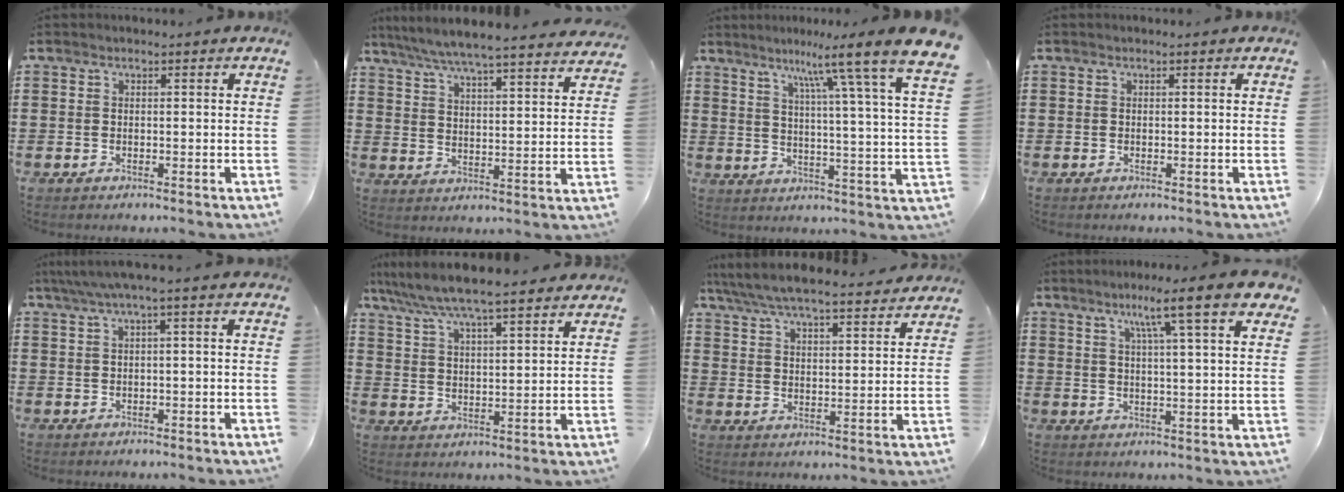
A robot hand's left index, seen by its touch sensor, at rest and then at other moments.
{"total": 6.0, "force": [5.6, -0.5, 2.1], "torque": [-0.064, -0.040, 0.094]}
{"total": 9.0, "force": [7.1, -1.1, 5.4], "torque": [-0.103, -0.055, 0.102]}
{"total": 0.0}
{"total": 2.2, "force": [-0.2, 0.0, 2.2], "torque": [-0.038, -0.002, -0.007]}
{"total": 6.5, "force": [5.9, 0.2, 2.8], "torque": [-0.077, -0.027, 0.100]}
{"total": 6.3, "force": [6.0, 0.3, 2.1], "torque": [-0.066, -0.035, 0.101]}
{"total": 9.9, "force": [6.4, 0.3, 7.5], "torque": [-0.139, -0.020, 0.099]}